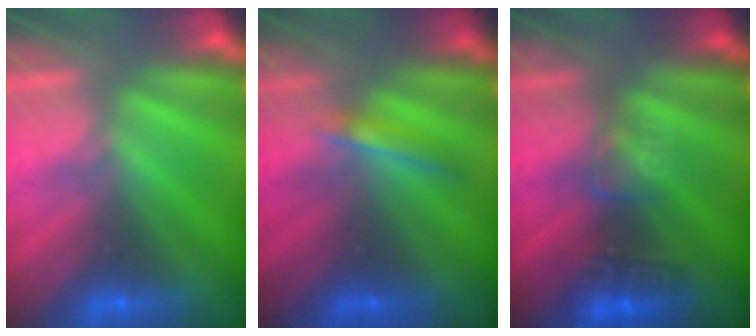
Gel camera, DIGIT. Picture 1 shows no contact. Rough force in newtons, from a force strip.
{"total": 1.6}
{"total": 2.7}